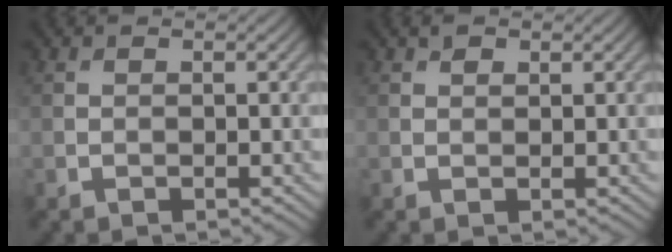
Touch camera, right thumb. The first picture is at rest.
{"total": 1.0, "force": [0.7, 0.6, 0.4], "torque": [-0.007, -0.001, 0.014]}